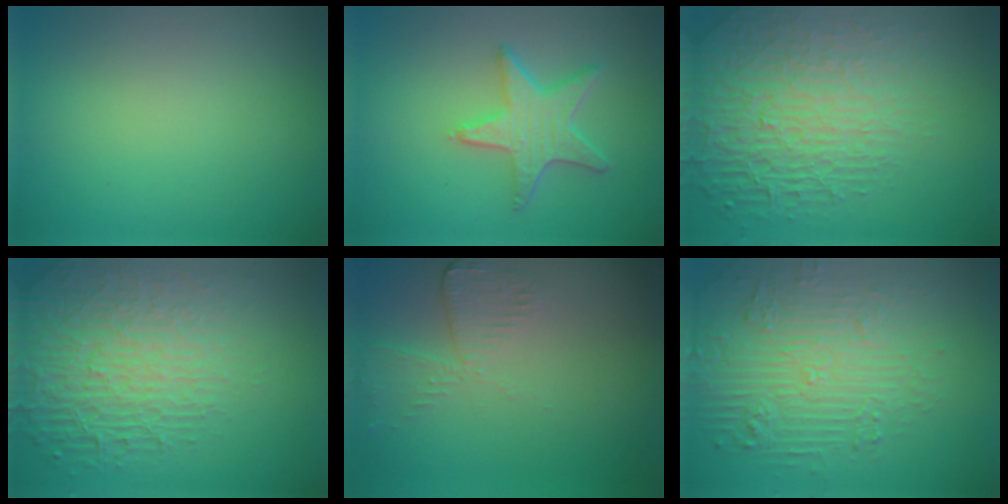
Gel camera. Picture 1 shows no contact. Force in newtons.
{"total": 4.8, "press": 3.9, "slide": 2.8}
{"total": 8.8, "press": 6.0, "slide": 6.4}
{"total": 7.8, "press": 5.5, "slide": 5.6}
{"total": 2.6, "press": 2.3, "slide": 1.2}
{"total": 6.9, "press": 5.3, "slide": 4.4}